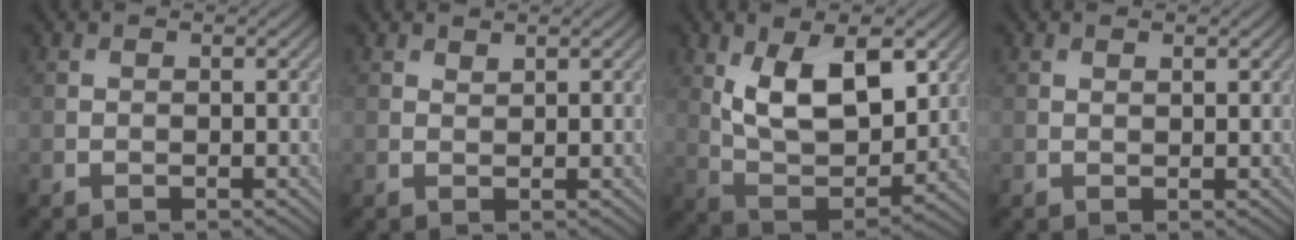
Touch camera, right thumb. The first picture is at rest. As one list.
[{"total": 0.8, "force": [0.7, 0.2, 0.2], "torque": [-0.005, -0.003, 0.017]}, {"total": 11.9, "force": [4.0, 6.1, 9.4], "torque": [-0.176, -0.014, 0.076]}, {"total": 0.8, "force": [0.6, 0.2, 0.4], "torque": [-0.007, -0.002, 0.011]}]